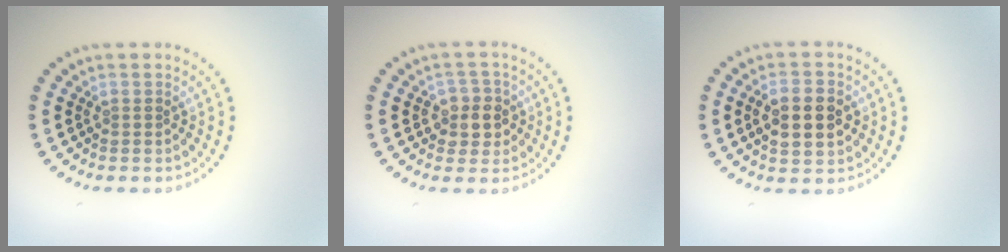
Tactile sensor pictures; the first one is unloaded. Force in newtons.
{"total": 2.6, "press": 2.4, "slide": 1.1}
{"total": 4.4, "press": 4.4, "slide": 0.3}